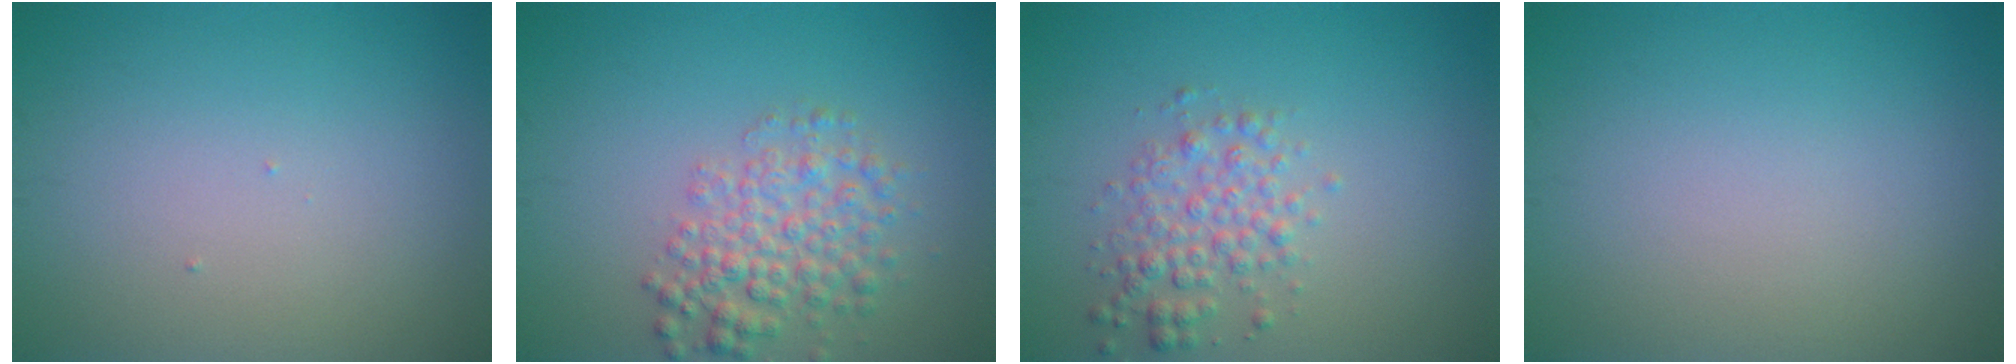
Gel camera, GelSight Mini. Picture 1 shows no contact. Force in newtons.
{"total": 4.0, "press": 4.0, "slide": 0.2}
{"total": 2.8, "press": 2.8, "slide": 0.0}
{"total": 0.0}